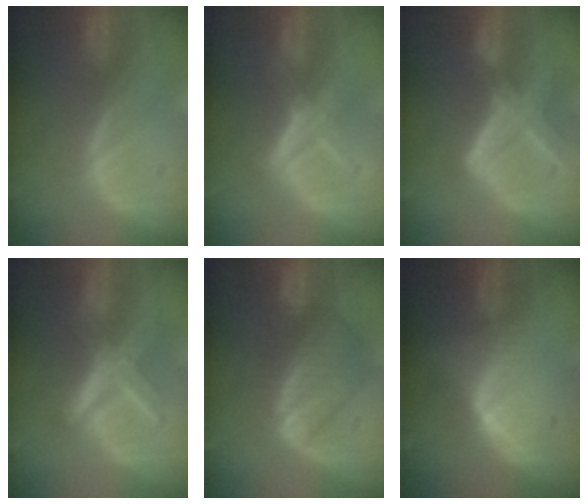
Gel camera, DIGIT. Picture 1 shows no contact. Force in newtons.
{"total": 5.6, "press": 5.3, "slide": 1.7}
{"total": 8.2, "press": 7.1, "slide": 4.1}
{"total": 7.7, "press": 7.7, "slide": 0.7}
{"total": 8.9, "press": 7.7, "slide": 4.4}
{"total": 6.3, "press": 6.2, "slide": 1.5}